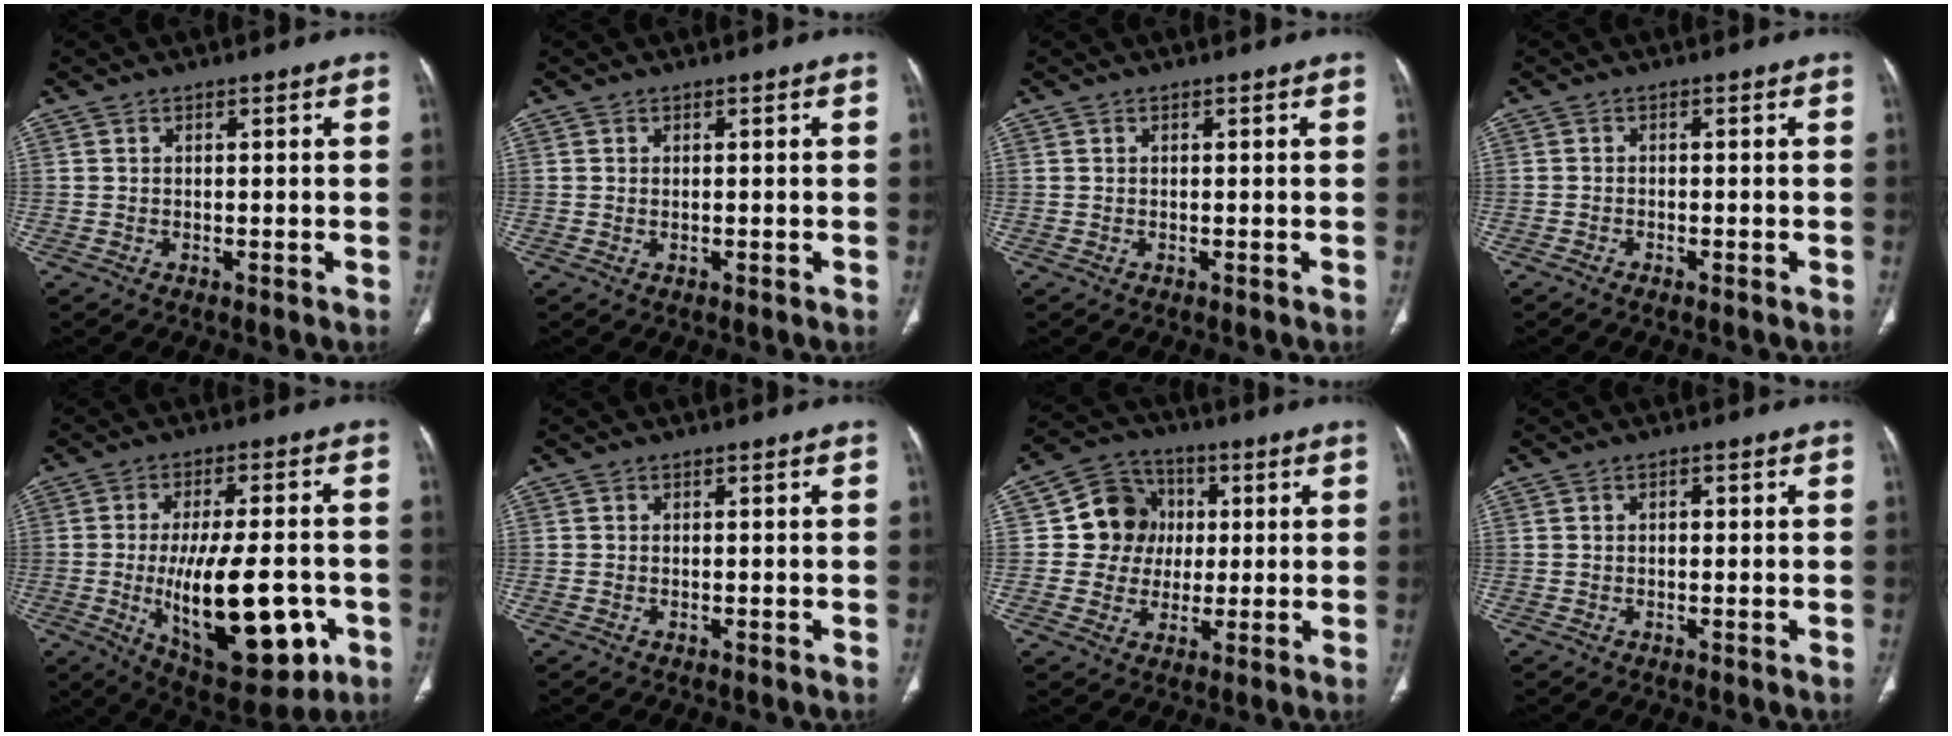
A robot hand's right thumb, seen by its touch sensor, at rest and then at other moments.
{"total": 0.0}
{"total": 0.0}
{"total": 1.2, "force": [-0.8, 0.4, 0.7], "torque": [-0.021, 0.000, -0.016]}
{"total": 21.5, "force": [-5.2, 9.0, 18.8], "torque": [-0.284, 0.004, -0.056]}
{"total": 0.0}
{"total": 10.4, "force": [1.2, 9.6, 3.6], "torque": [-0.013, 0.009, 0.016]}
{"total": 0.8, "force": [0.0, 0.6, 0.6], "torque": [-0.007, 0.003, -0.001]}